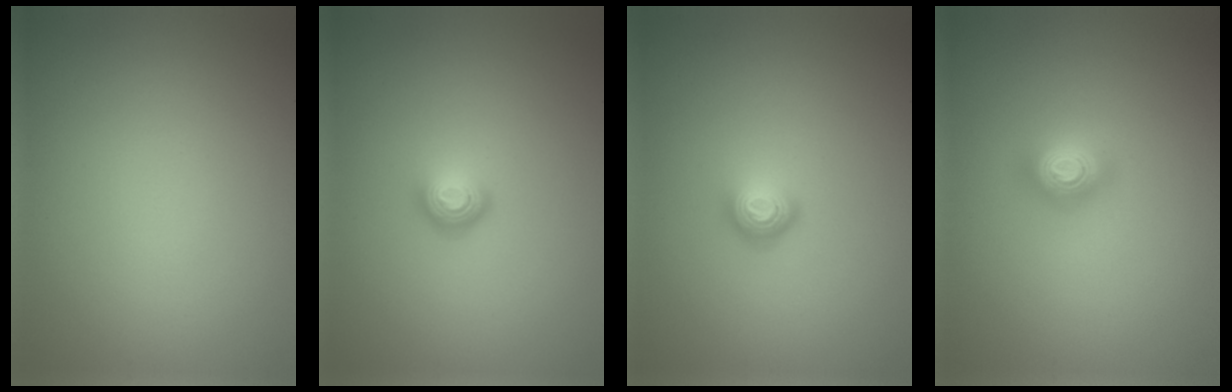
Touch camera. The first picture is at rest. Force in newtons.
{"total": 1.8, "press": 1.1, "slide": 1.5}
{"total": 1.8, "press": 1.2, "slide": 1.3}
{"total": 1.6, "press": 1.6, "slide": 0.2}